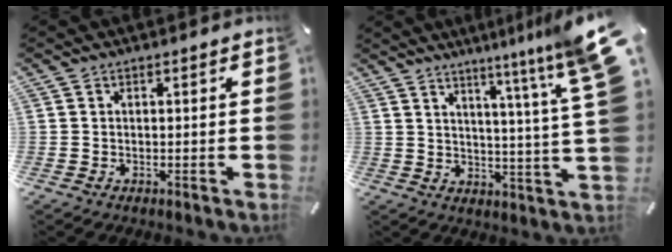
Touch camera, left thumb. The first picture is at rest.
{"total": 12.7, "force": [7.9, -1.2, 9.8], "torque": [-0.158, -0.055, 0.115]}